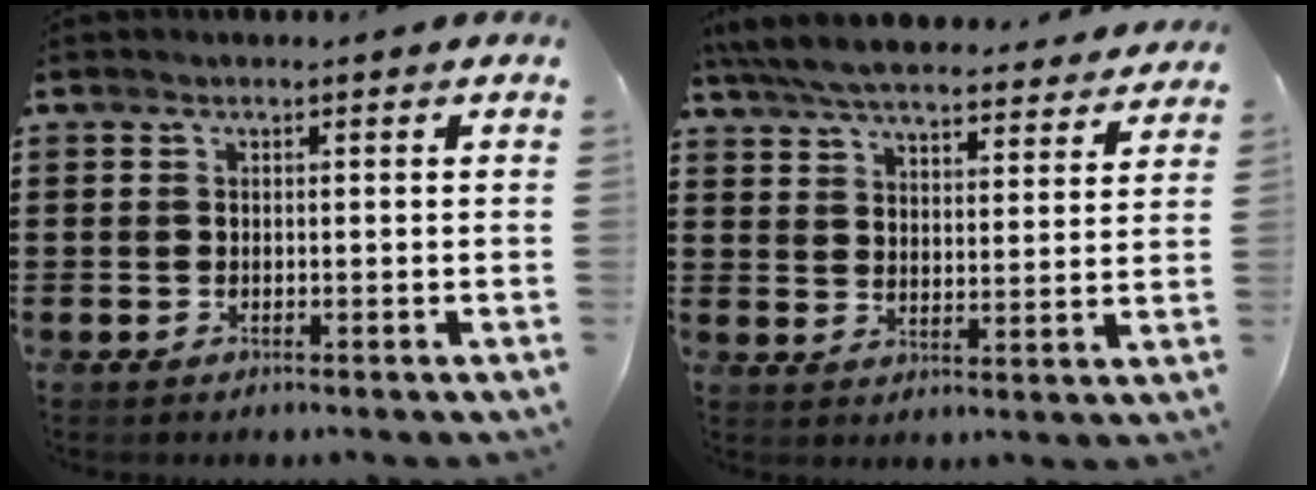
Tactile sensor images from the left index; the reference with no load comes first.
{"total": 6.5, "force": [6.2, 0.6, 1.8], "torque": [-0.062, -0.030, 0.111]}